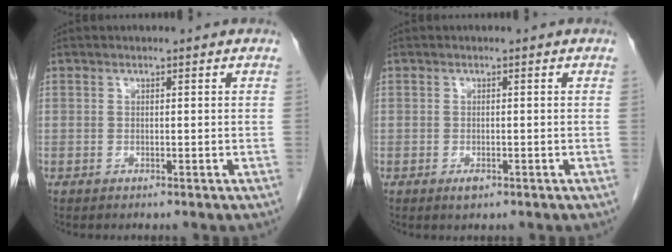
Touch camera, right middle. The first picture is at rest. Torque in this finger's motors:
{"motor_torque": [0.62, -0.40, 0.11, 0.03]}